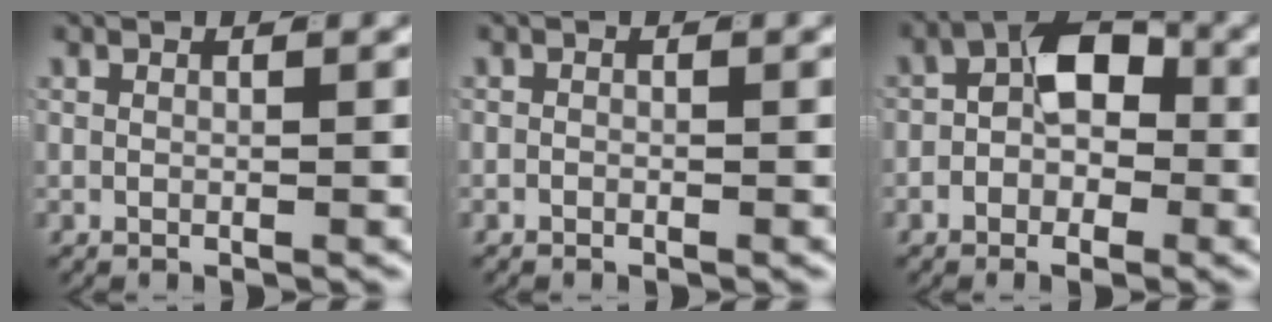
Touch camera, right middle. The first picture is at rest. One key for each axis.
{"total": 0.0}
{"total": 5.3, "fx": -0.7, "fy": 3.5, "fz": 4.0, "tx": -0.060, "ty": 0.003, "tz": -0.018}